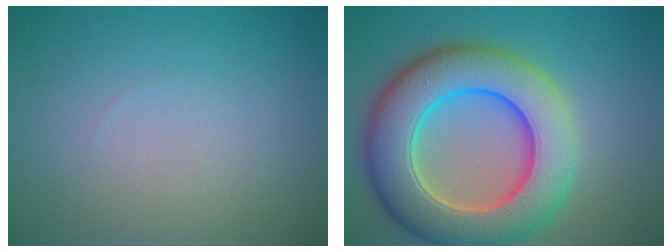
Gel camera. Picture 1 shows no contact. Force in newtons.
{"total": 11.1, "press": 11.1, "slide": 0.3}